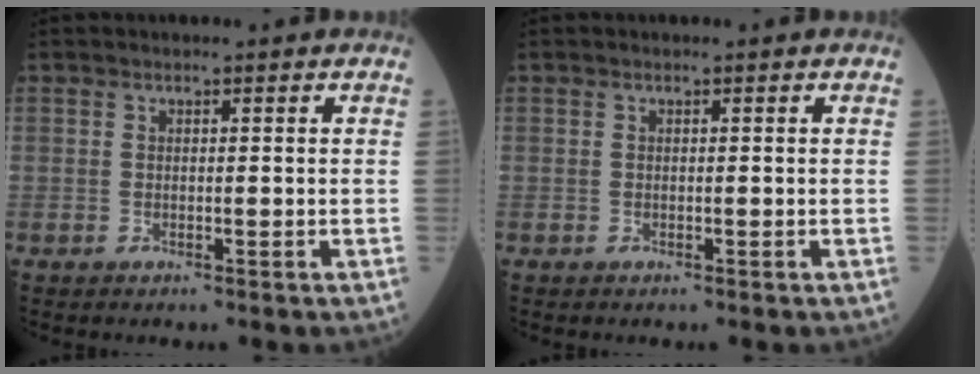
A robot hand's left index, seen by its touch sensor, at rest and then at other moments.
{"total": 0.0}